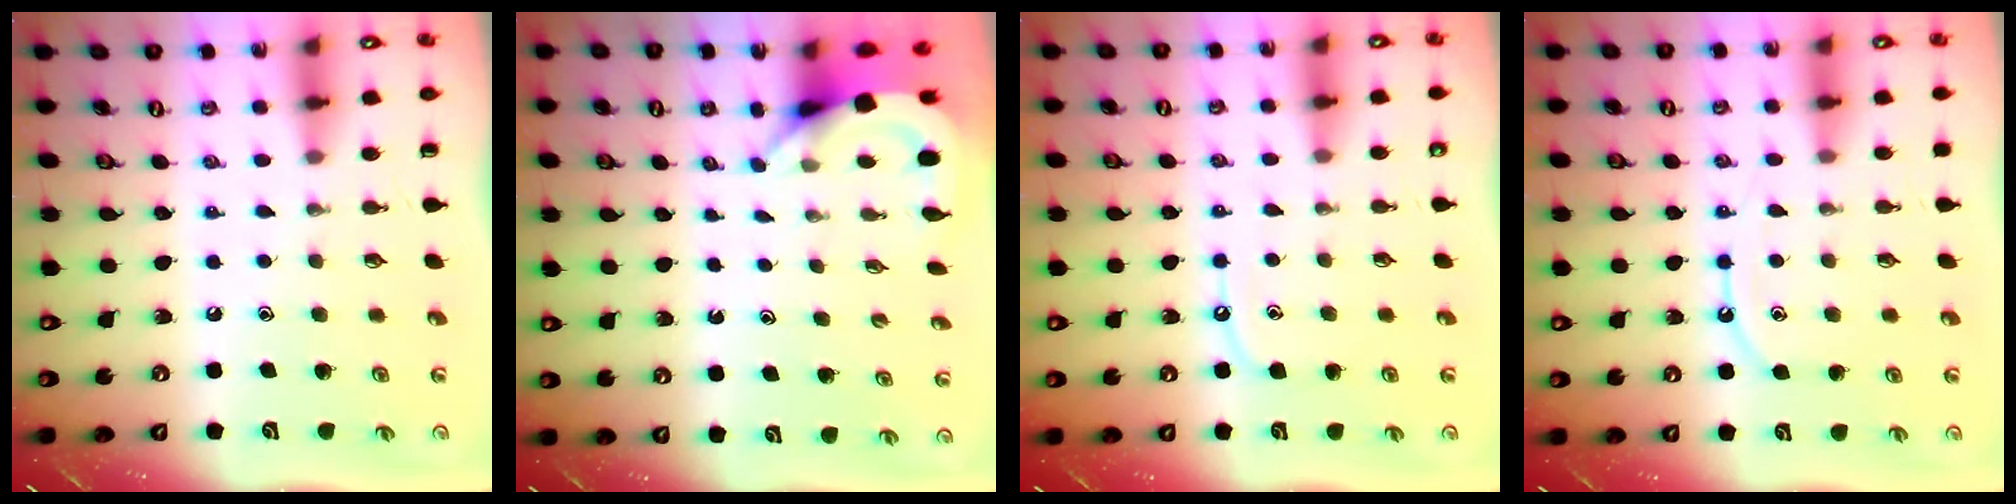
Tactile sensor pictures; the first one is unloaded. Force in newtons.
{"total": 3.9, "press": 3.8, "slide": 0.2}
{"total": 5.5, "press": 5.5, "slide": 0.5}
{"total": 7.3, "press": 7.3, "slide": 0.8}